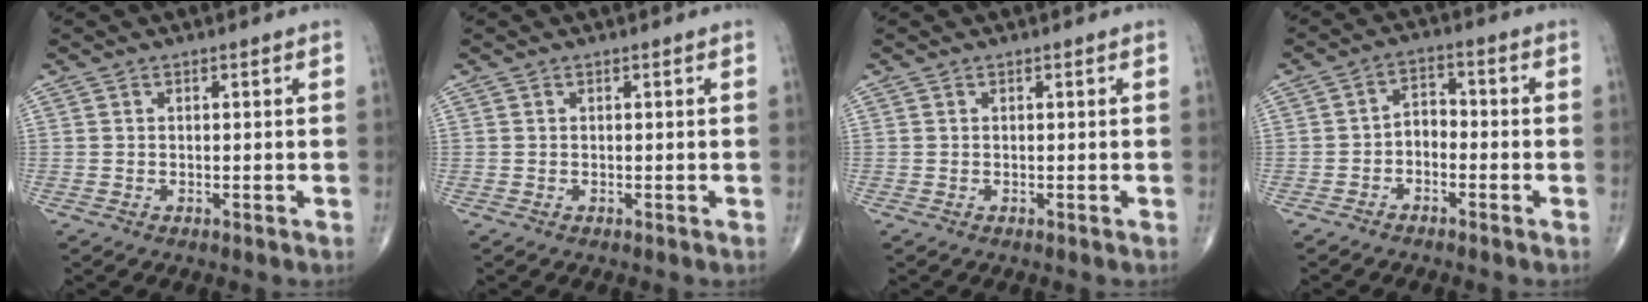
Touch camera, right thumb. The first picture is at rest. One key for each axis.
{"total": 0.0}
{"total": 0.0}
{"total": 4.0, "fx": -1.8, "fy": 2.7, "fz": 2.3, "tx": -0.026, "ty": 0.030, "tz": -0.043}